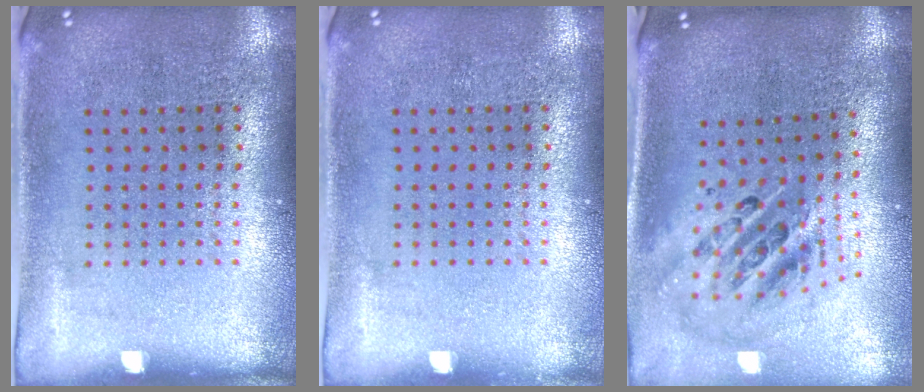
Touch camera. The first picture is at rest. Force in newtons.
{"total": 0.0}
{"total": 2.5, "press": 1.7, "slide": 1.9}